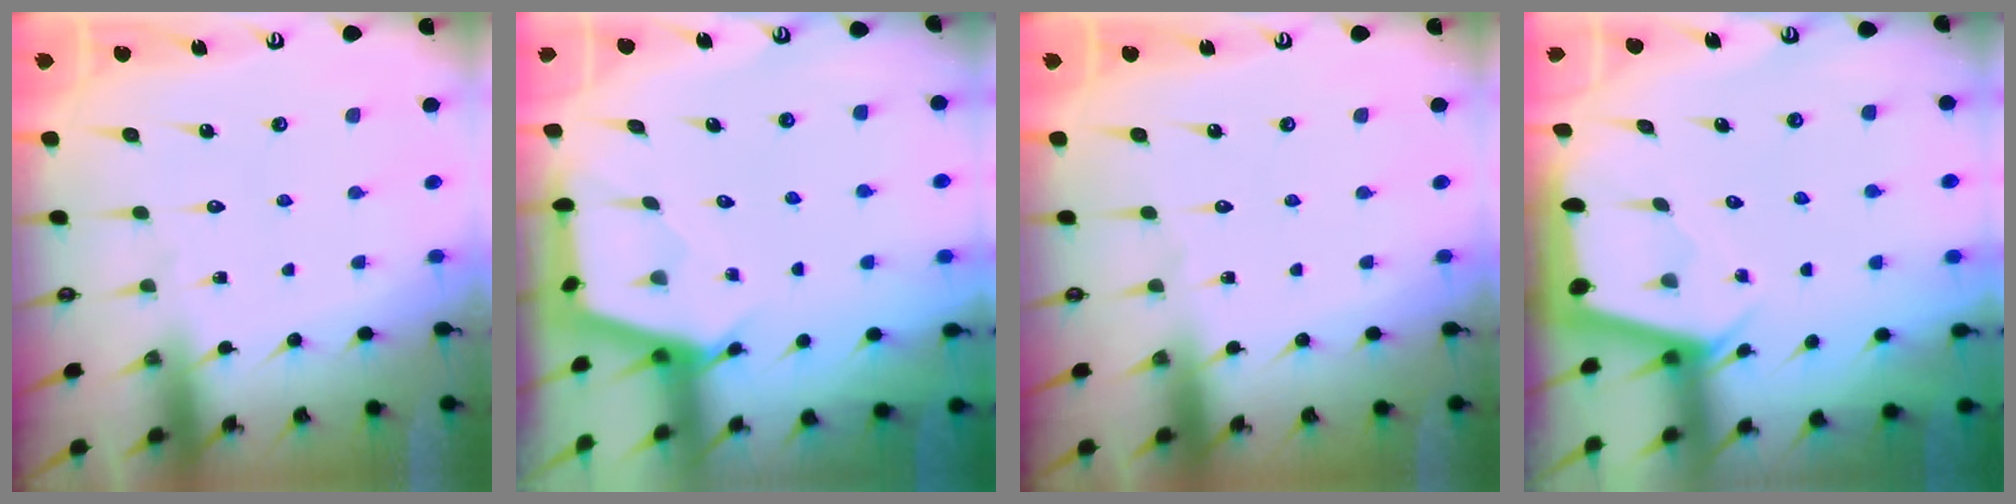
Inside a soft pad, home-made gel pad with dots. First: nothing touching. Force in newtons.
{"total": 2.7, "press": 2.7, "slide": 0.4}
{"total": 0.0}
{"total": 2.3, "press": 2.3, "slide": 0.3}